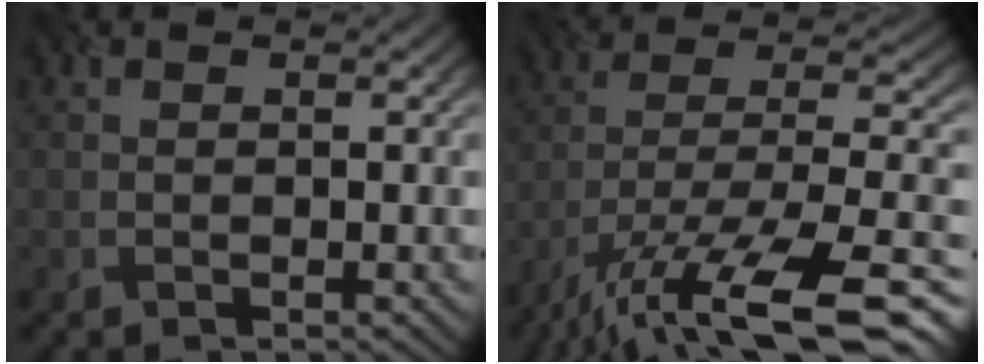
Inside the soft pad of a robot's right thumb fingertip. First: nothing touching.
{"total": 15.8, "force": [-10.3, 5.2, 10.7], "torque": [-0.209, -0.014, -0.168]}